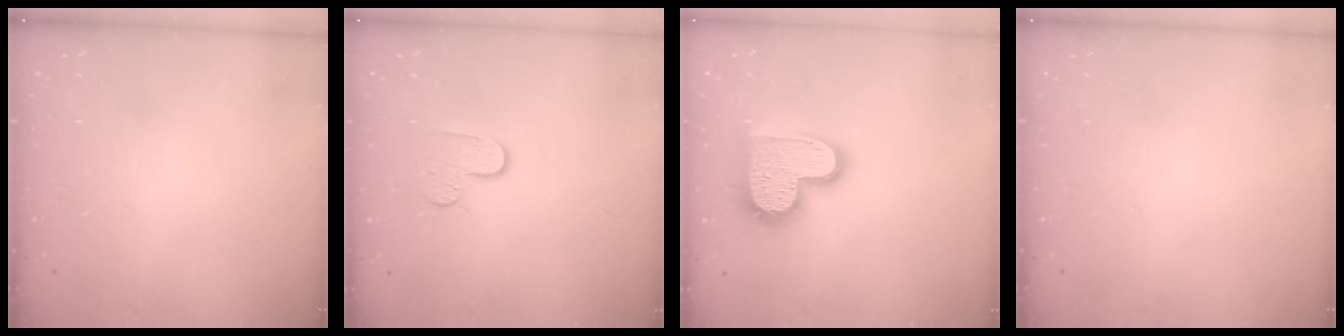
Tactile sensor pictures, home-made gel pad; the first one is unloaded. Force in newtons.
{"total": 7.4, "press": 7.4, "slide": 0.7}
{"total": 17.1, "press": 17.1, "slide": 1.1}
{"total": 0.0}